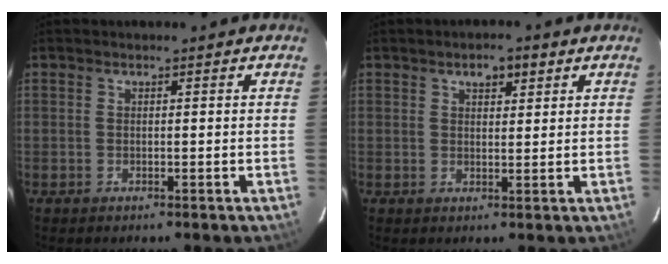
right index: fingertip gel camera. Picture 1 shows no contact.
{"total": 3.6, "force": [2.0, 1.7, 2.5], "torque": [-0.034, 0.010, 0.031]}